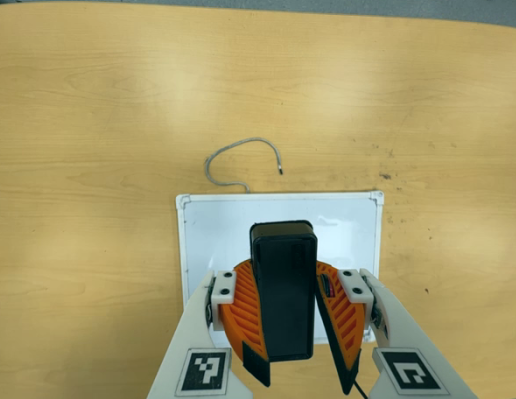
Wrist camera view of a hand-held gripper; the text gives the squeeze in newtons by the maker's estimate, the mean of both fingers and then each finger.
{"total": 10.9, "left": 11.3, "right": 10.5}